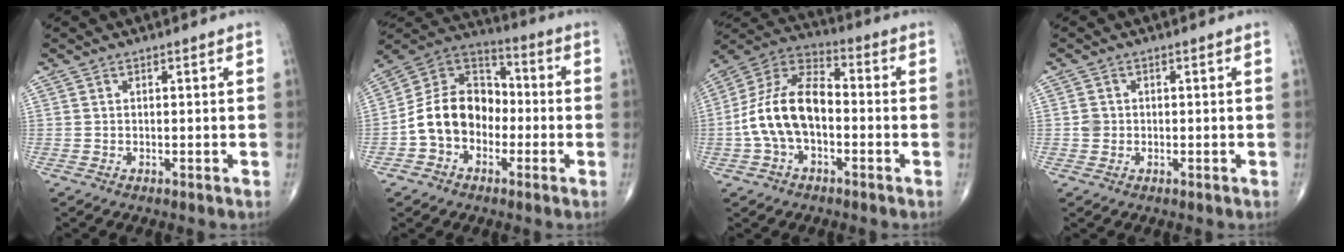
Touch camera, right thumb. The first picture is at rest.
{"total": 14.3, "force": [-2.8, 10.9, 8.8], "torque": [-0.126, 0.049, -0.063]}
{"total": 14.6, "force": [-2.2, 8.6, 11.6], "torque": [-0.223, 0.044, -0.047]}
{"total": 1.7, "force": [-0.1, 1.6, 0.6], "torque": [-0.005, 0.004, -0.002]}